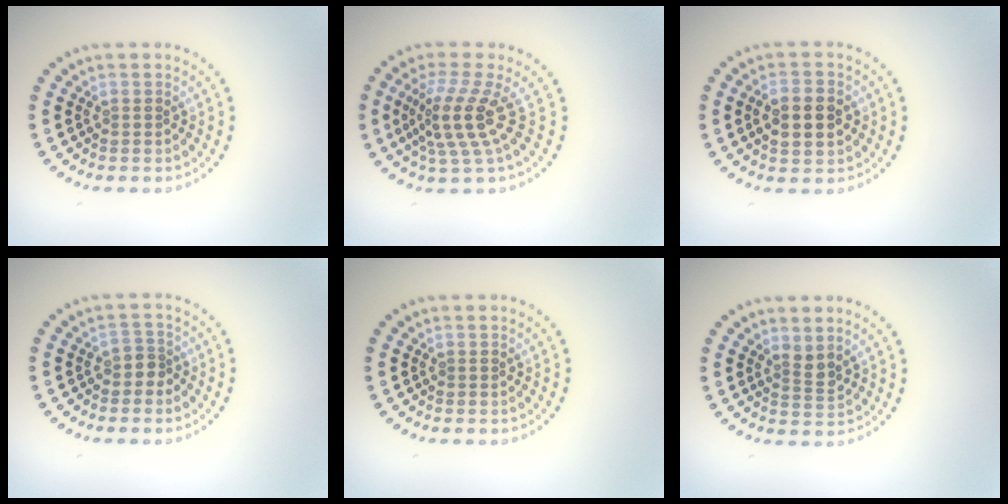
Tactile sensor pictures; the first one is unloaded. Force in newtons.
{"total": 4.0, "press": 2.7, "slide": 2.9}
{"total": 4.0, "press": 4.0, "slide": 0.2}
{"total": 1.4, "press": 1.1, "slide": 0.9}
{"total": 0.0}
{"total": 1.4, "press": 1.0, "slide": 1.0}